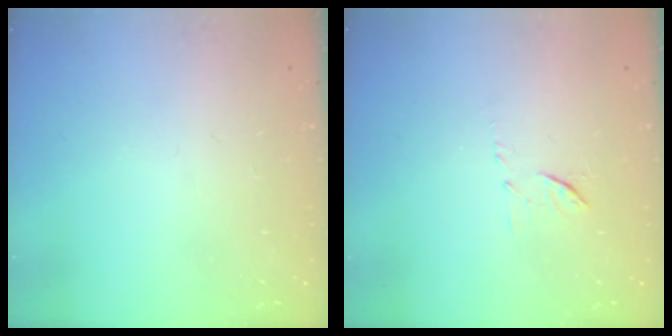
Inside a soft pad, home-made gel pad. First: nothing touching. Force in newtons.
{"total": 6.0, "press": 6.0, "slide": 0.6}